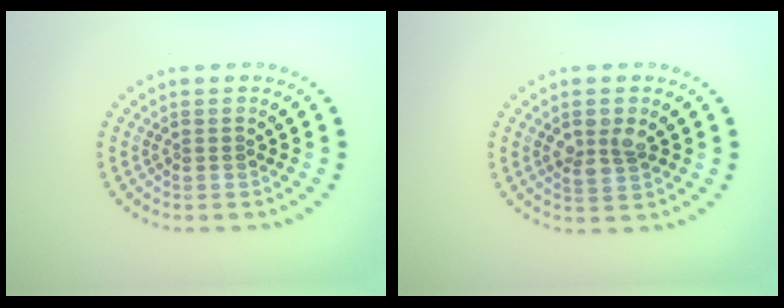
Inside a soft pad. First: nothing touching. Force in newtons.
{"total": 2.4, "press": 2.4, "slide": 0.5}